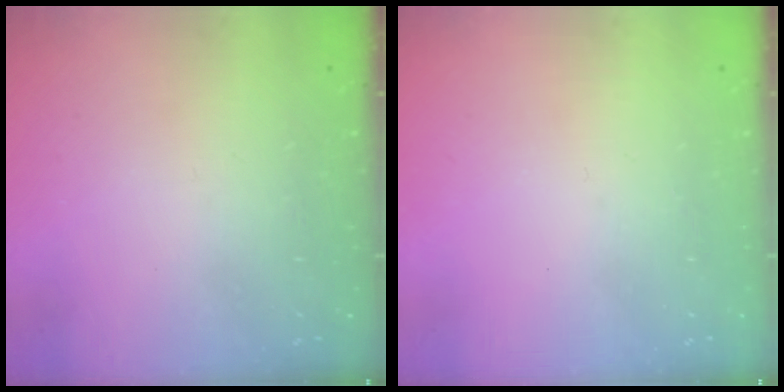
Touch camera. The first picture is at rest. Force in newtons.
{"total": 0.0}